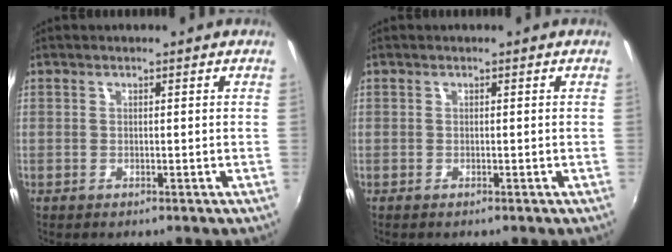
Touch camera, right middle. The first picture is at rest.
{"total": 0.0}